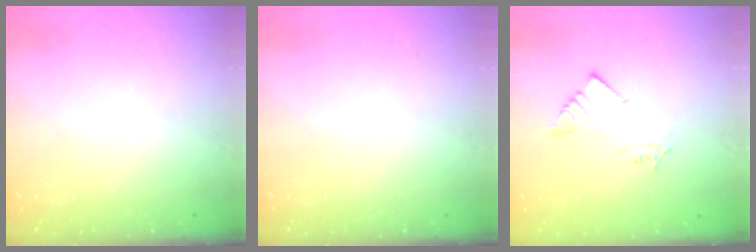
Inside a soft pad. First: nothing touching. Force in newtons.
{"total": 0.0}
{"total": 2.8, "press": 2.8, "slide": 0.1}